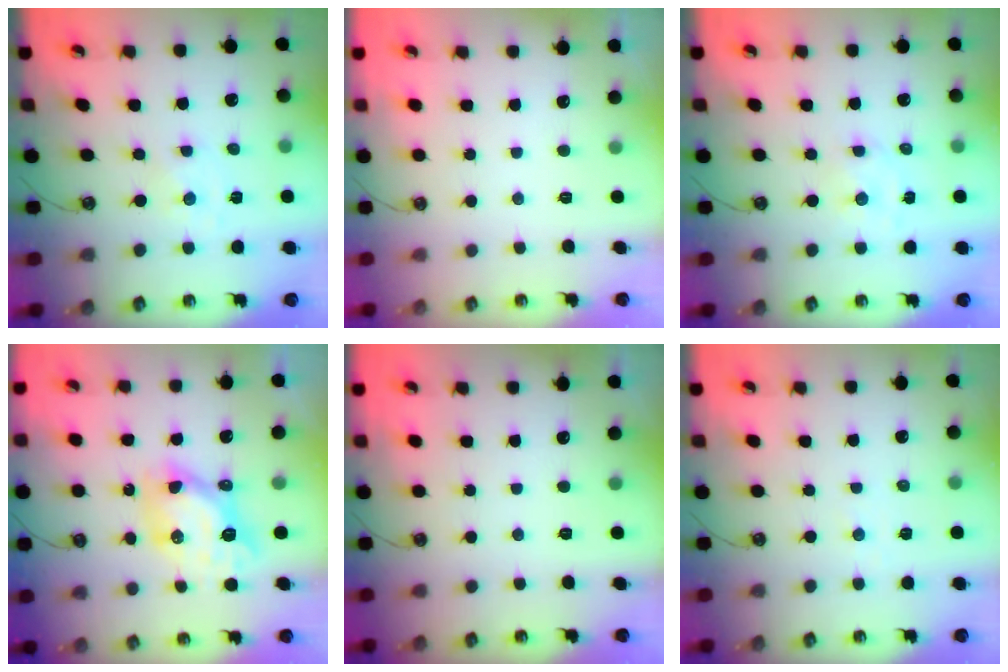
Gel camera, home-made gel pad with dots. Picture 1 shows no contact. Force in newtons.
{"total": 0.0}
{"total": 1.8, "press": 1.8, "slide": 0.0}
{"total": 9.9, "press": 9.8, "slide": 1.0}
{"total": 0.0}
{"total": 1.1, "press": 1.1, "slide": 0.2}